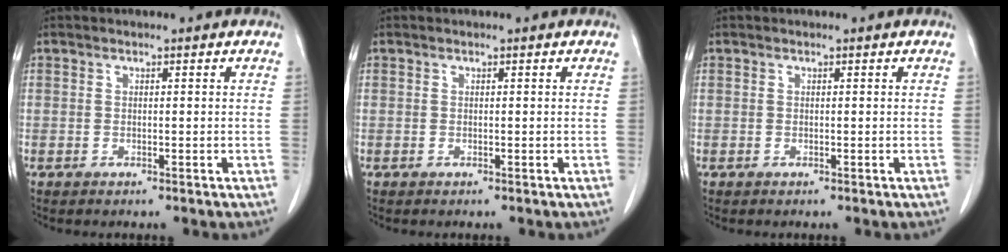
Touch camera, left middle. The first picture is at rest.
{"total": 0.0}
{"total": 0.0}